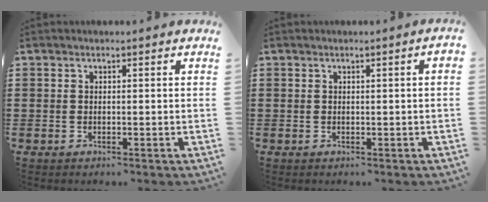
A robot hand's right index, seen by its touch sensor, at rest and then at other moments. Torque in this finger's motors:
{"motor_torque": [0.36, -0.21, 0.03, 0.03]}